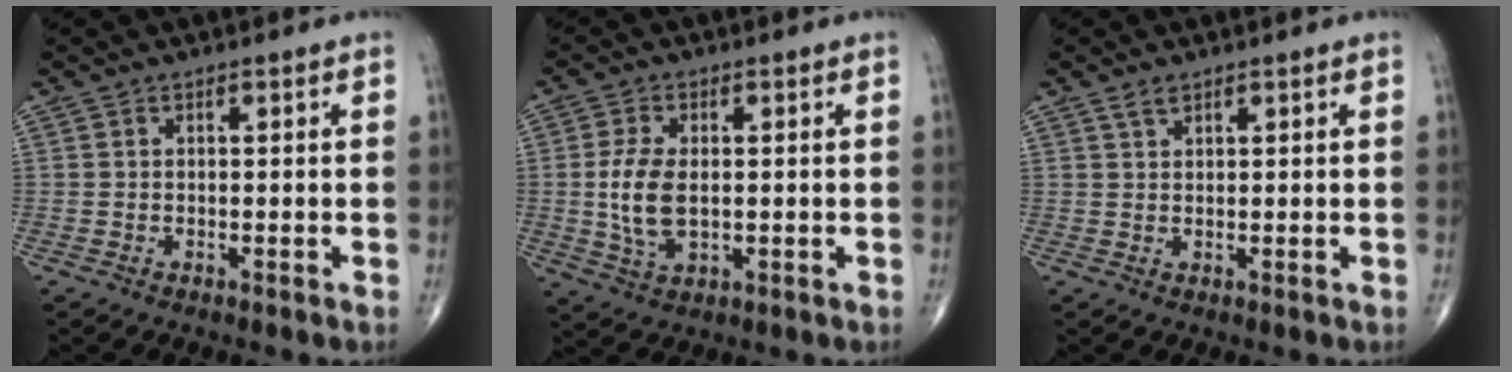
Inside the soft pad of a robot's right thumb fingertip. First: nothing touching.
{"total": 8.2, "force": [0.0, 4.4, 6.9], "torque": [-0.142, -0.006, 0.004]}
{"total": 1.7, "force": [1.3, 0.8, 0.8], "torque": [-0.012, -0.002, 0.024]}